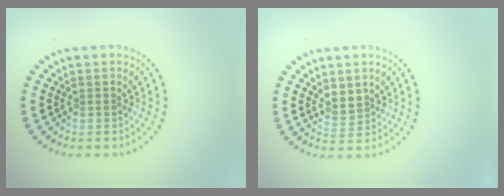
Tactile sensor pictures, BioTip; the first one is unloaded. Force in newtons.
{"total": 1.9, "press": 1.6, "slide": 1.0}